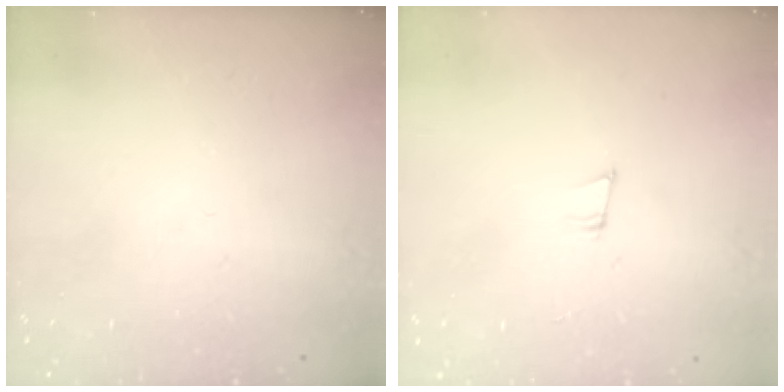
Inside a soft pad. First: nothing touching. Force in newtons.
{"total": 5.8, "press": 4.7, "slide": 3.4}